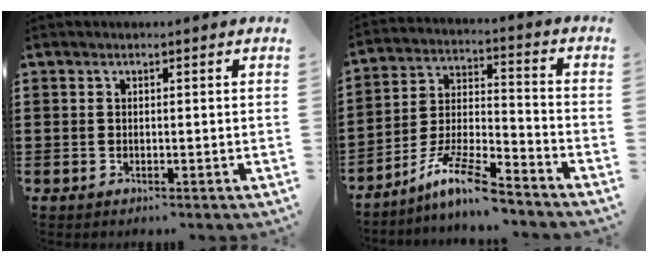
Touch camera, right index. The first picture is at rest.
{"total": 10.5, "force": [-8.4, 1.4, 6.1], "torque": [-0.122, 0.011, -0.164]}